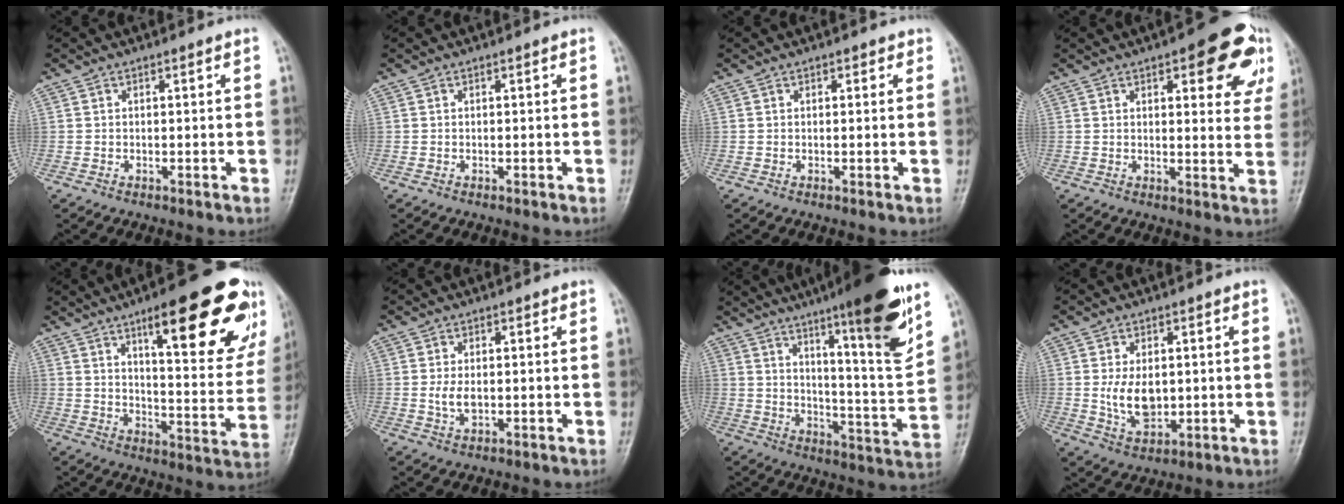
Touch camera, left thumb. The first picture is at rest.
{"total": 0.0}
{"total": 1.1, "force": [0.6, 0.7, 0.5], "torque": [0.004, -0.001, 0.003]}
{"total": 14.0, "force": [6.7, 5.2, 11.2], "torque": [-0.093, -0.022, 0.074]}
{"total": 24.4, "force": [12.8, 6.5, 19.7], "torque": [-0.234, -0.044, 0.181]}
{"total": 3.2, "force": [-0.1, 1.9, 2.5], "torque": [-0.051, -0.005, -0.003]}
{"total": 20.4, "force": [12.1, 2.3, 16.3], "torque": [-0.210, -0.064, 0.183]}
{"total": 7.3, "force": [0.3, 4.8, 5.6], "torque": [-0.087, -0.011, 0.016]}